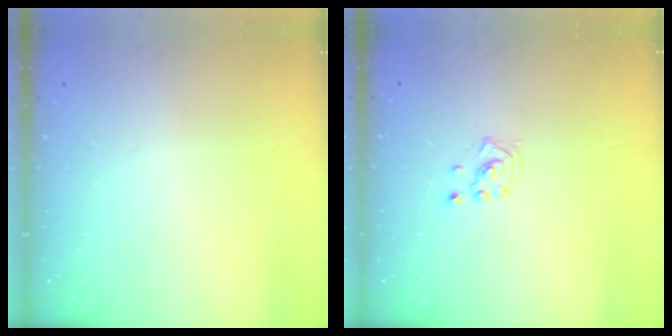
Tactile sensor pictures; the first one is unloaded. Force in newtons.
{"total": 1.4, "press": 1.4, "slide": 0.1}